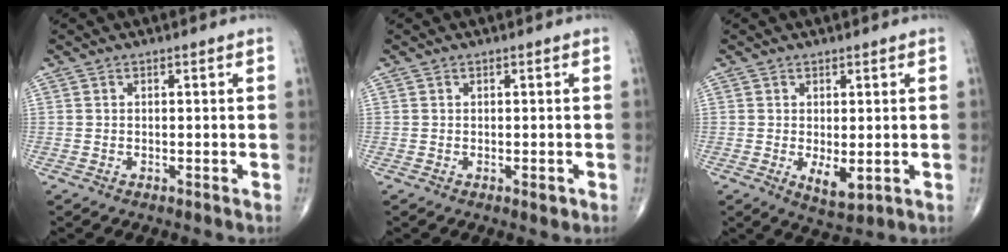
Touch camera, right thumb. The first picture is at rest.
{"total": 1.7, "force": [-0.5, 0.9, 1.4], "torque": [-0.011, -0.003, -0.003]}
{"total": 4.2, "force": [-0.5, 1.9, 3.7], "torque": [-0.054, -0.014, 0.002]}